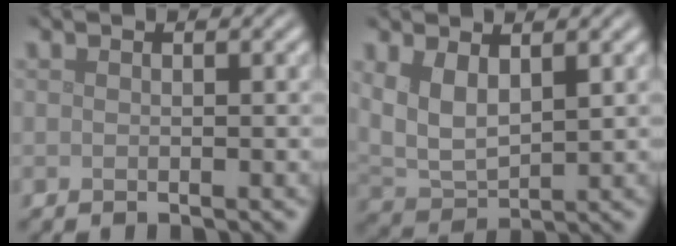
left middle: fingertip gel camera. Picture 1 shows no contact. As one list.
[{"total": 4.2, "force": [1.4, 2.2, 3.3], "torque": [-0.080, -0.004, 0.032]}]